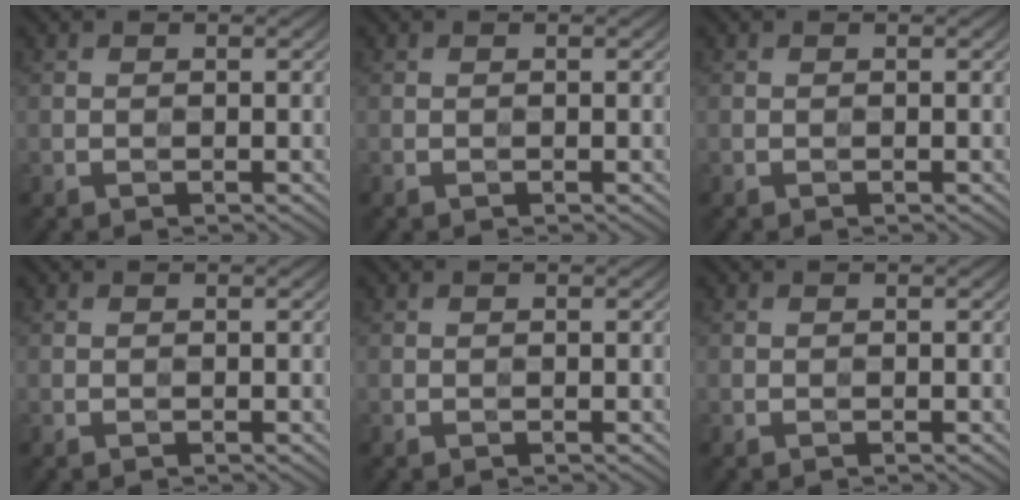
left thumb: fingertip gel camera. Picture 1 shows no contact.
{"total": 0.0}
{"total": 0.0}
{"total": 0.0}
{"total": 0.0}
{"total": 0.0}